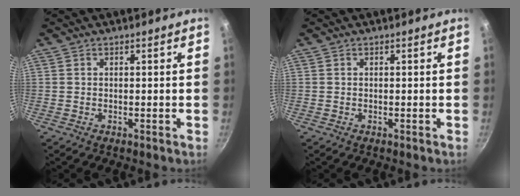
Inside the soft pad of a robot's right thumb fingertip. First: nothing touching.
{"total": 0.0}